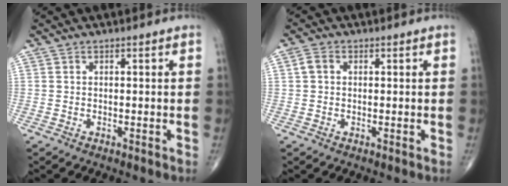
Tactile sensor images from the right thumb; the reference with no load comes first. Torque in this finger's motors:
{"motor_torque": [-0.36, 0.48, 0.04, -0.04, 0.03]}